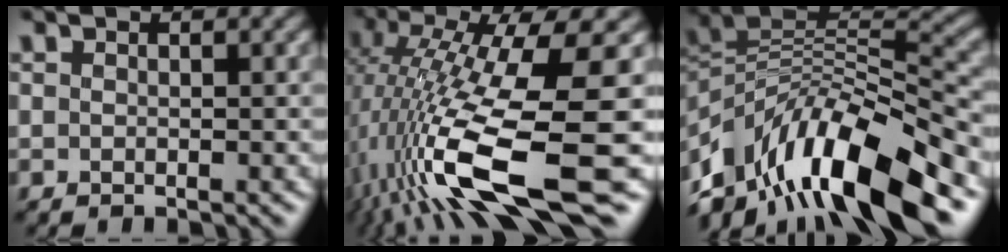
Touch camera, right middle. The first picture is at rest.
{"total": 14.5, "force": [-2.7, 3.6, 13.8], "torque": [-0.261, -0.001, -0.031]}
{"total": 11.8, "force": [-6.9, 4.7, 8.4], "torque": [-0.152, 0.034, -0.122]}